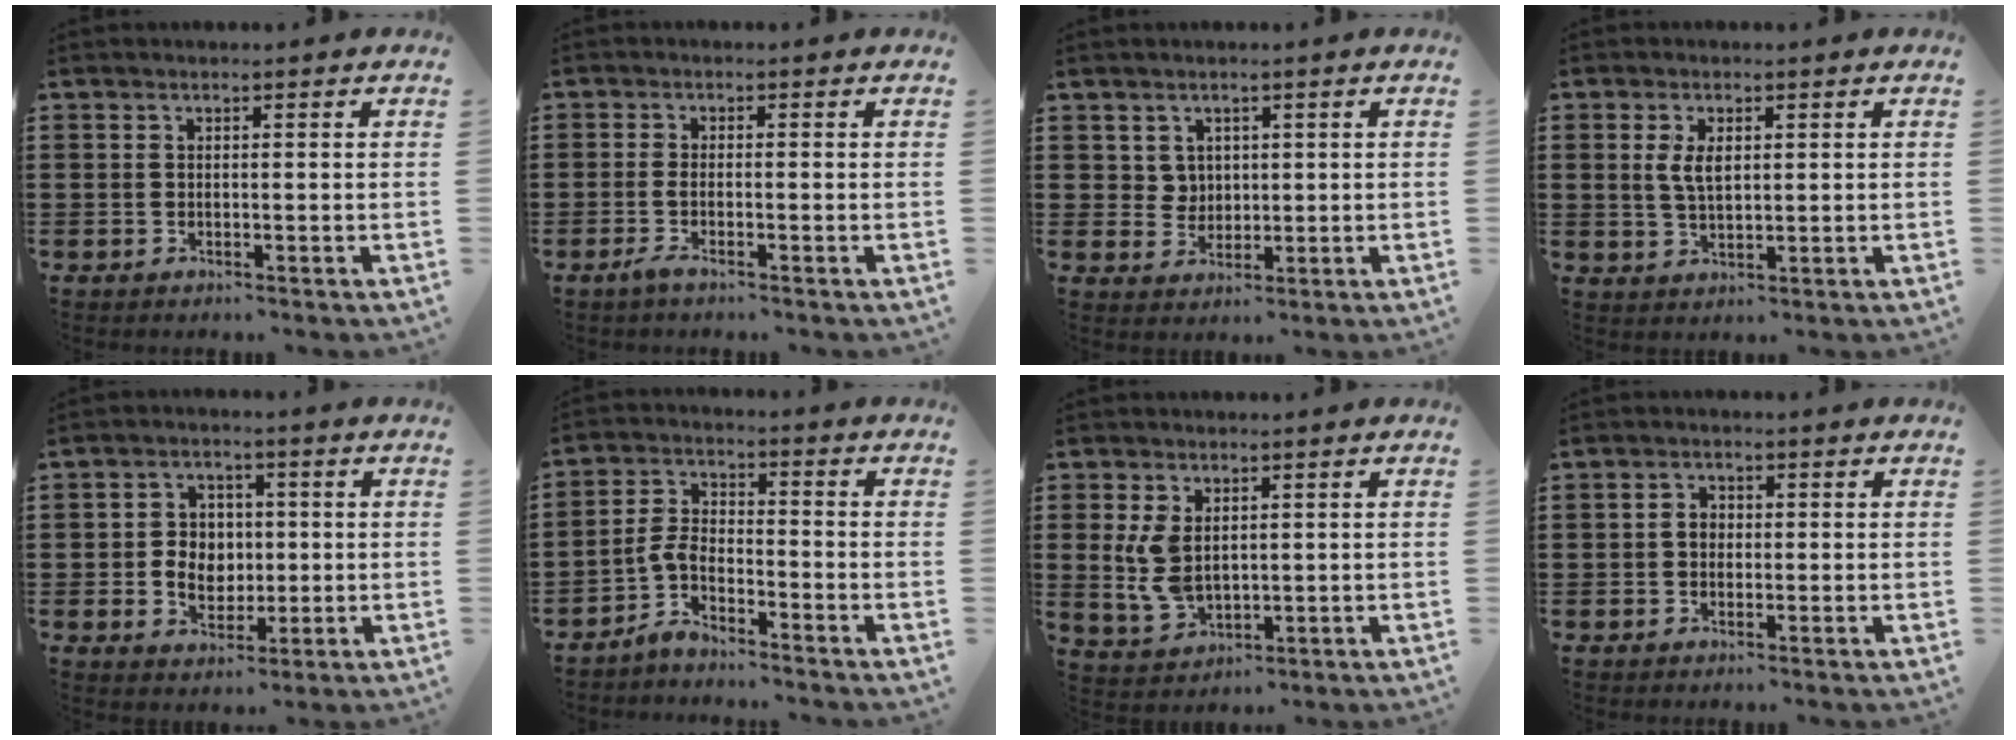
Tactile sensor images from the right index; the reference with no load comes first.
{"total": 1.4, "force": [-0.8, 0.2, 1.1], "torque": [-0.020, -0.003, -0.014]}
{"total": 3.0, "force": [1.5, 2.6, 0.6], "torque": [-0.023, 0.012, 0.029]}
{"total": 3.8, "force": [0.9, 1.9, 3.2], "torque": [-0.066, 0.009, 0.014]}
{"total": 5.0, "force": [-0.1, 4.5, 2.2], "torque": [-0.041, 0.009, -0.007]}
{"total": 4.5, "force": [-3.3, 1.9, 2.4], "torque": [-0.067, 0.004, -0.072]}
{"total": 5.9, "force": [1.0, 3.8, 4.3], "torque": [-0.112, 0.002, 0.015]}
{"total": 2.0, "force": [-0.1, 1.6, 1.2], "torque": [-0.025, 0.008, -0.003]}